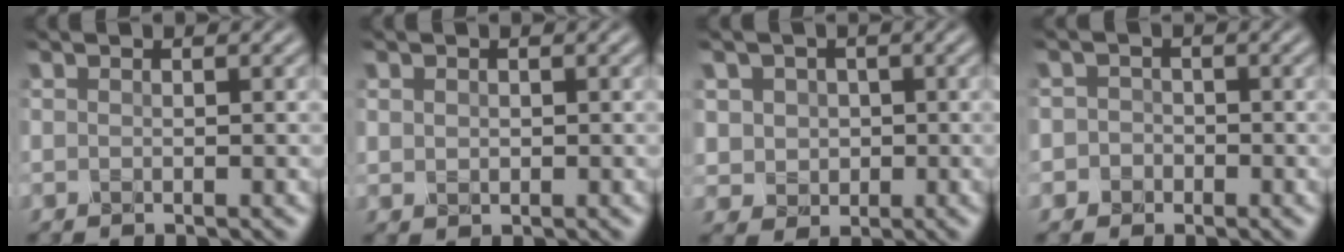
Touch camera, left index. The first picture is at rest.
{"total": 0.8, "force": [0.3, 0.7, 0.3], "torque": [-0.007, -0.002, 0.008]}
{"total": 3.2, "force": [0.6, 2.9, 1.1], "torque": [-0.019, 0.002, 0.009]}
{"total": 2.2, "force": [-0.6, 2.0, 0.4], "torque": [0.017, 0.010, -0.028]}